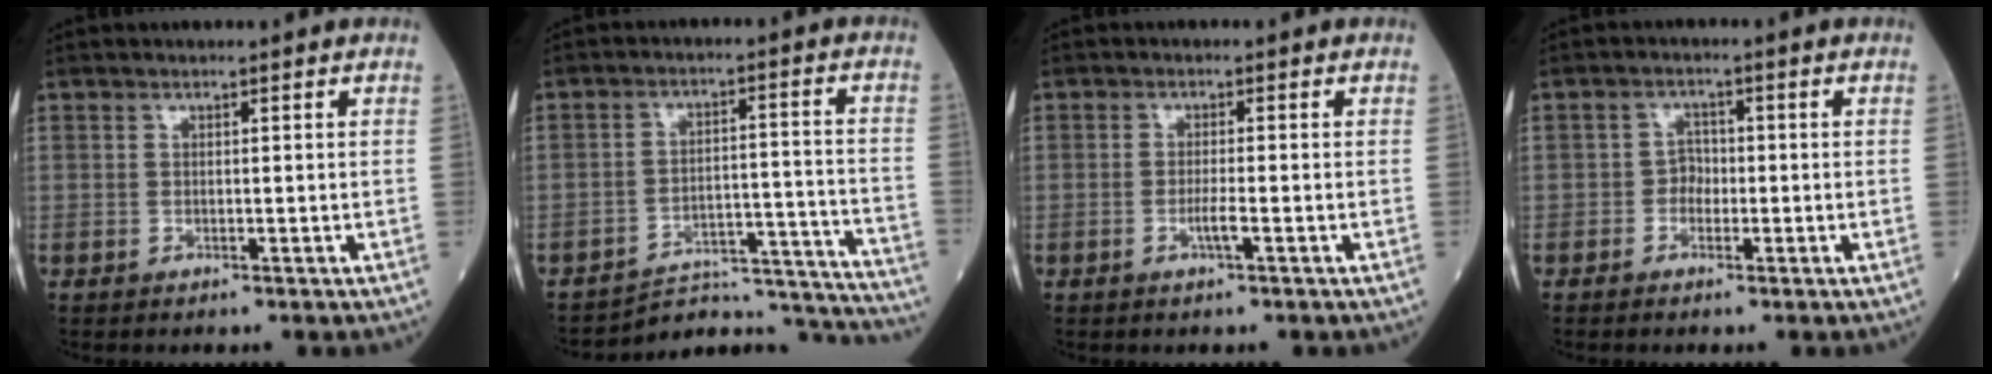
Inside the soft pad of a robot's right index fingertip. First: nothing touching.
{"total": 16.4, "force": [-16.3, 1.3, 1.2], "torque": [0.008, 0.042, -0.217]}
{"total": 2.2, "force": [-0.8, -0.6, 2.0], "torque": [-0.042, -0.003, -0.017]}
{"total": 1.6, "force": [-0.5, 1.0, 1.1], "torque": [-0.012, 0.006, -0.010]}